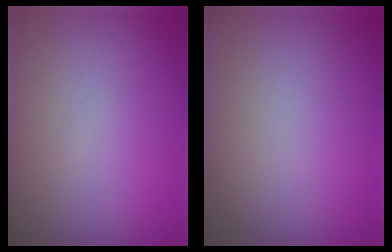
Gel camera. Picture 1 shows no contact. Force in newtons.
{"total": 0.0}